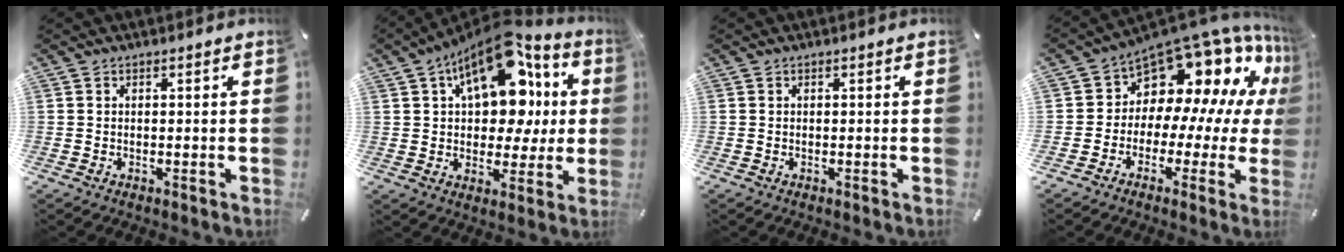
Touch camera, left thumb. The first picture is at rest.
{"total": 17.4, "force": [7.2, 10.6, 11.9], "torque": [-0.184, -0.046, 0.126]}
{"total": 0.0}
{"total": 14.6, "force": [9.3, 9.0, 6.9], "torque": [-0.109, -0.100, 0.163]}